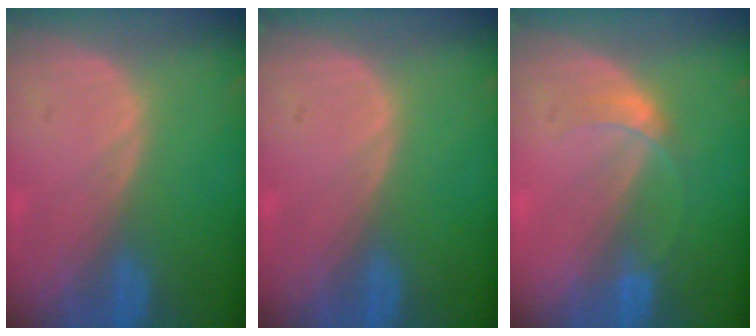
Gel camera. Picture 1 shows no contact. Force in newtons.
{"total": 0.0}
{"total": 2.5, "press": 2.5, "slide": 0.1}